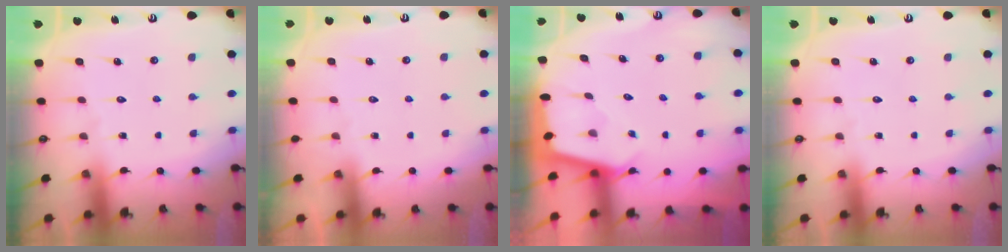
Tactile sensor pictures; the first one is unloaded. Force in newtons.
{"total": 0.0}
{"total": 2.0, "press": 2.0, "slide": 0.2}
{"total": 0.0}